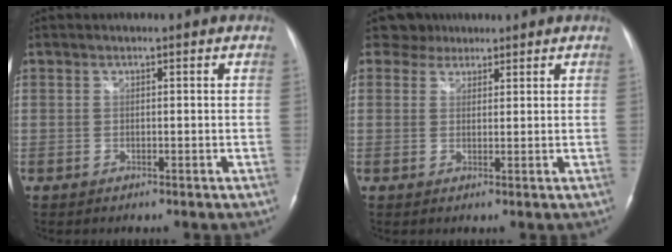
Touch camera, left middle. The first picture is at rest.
{"total": 3.0, "force": [2.4, 1.8, -0.3], "torque": [0.006, 0.010, 0.038]}